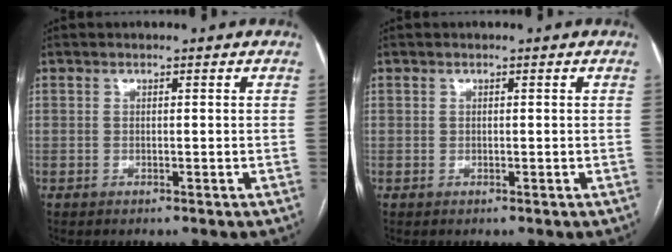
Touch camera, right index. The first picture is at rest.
{"total": 0.0}